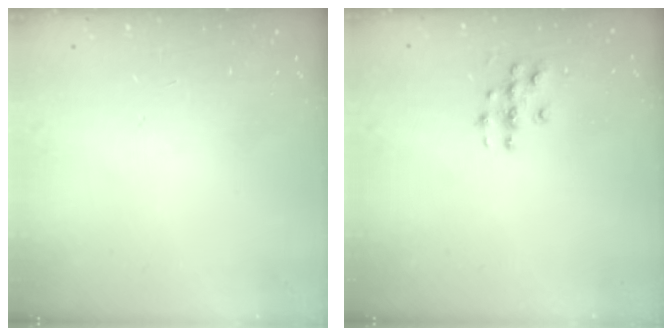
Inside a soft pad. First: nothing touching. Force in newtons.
{"total": 3.9, "press": 3.9, "slide": 0.2}